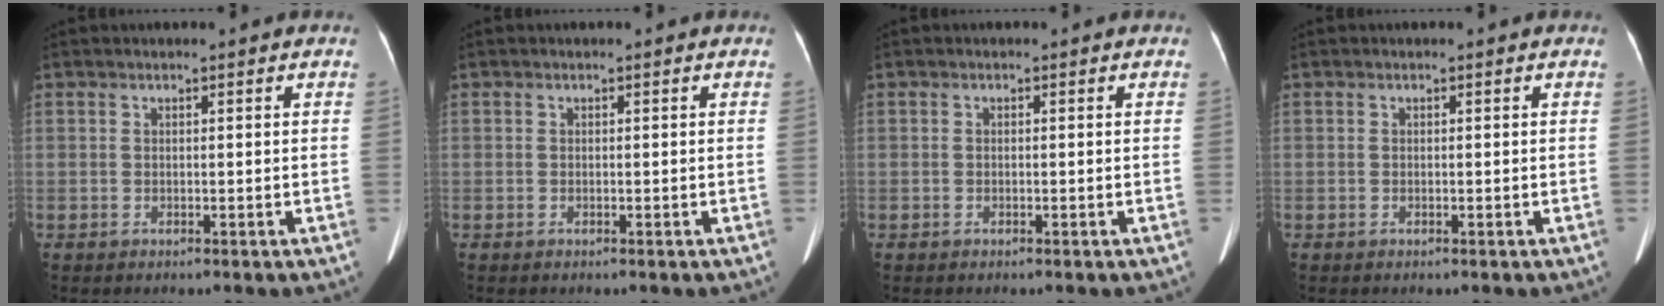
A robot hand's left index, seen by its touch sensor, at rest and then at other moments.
{"total": 0.0}
{"total": 0.0}
{"total": 0.0}